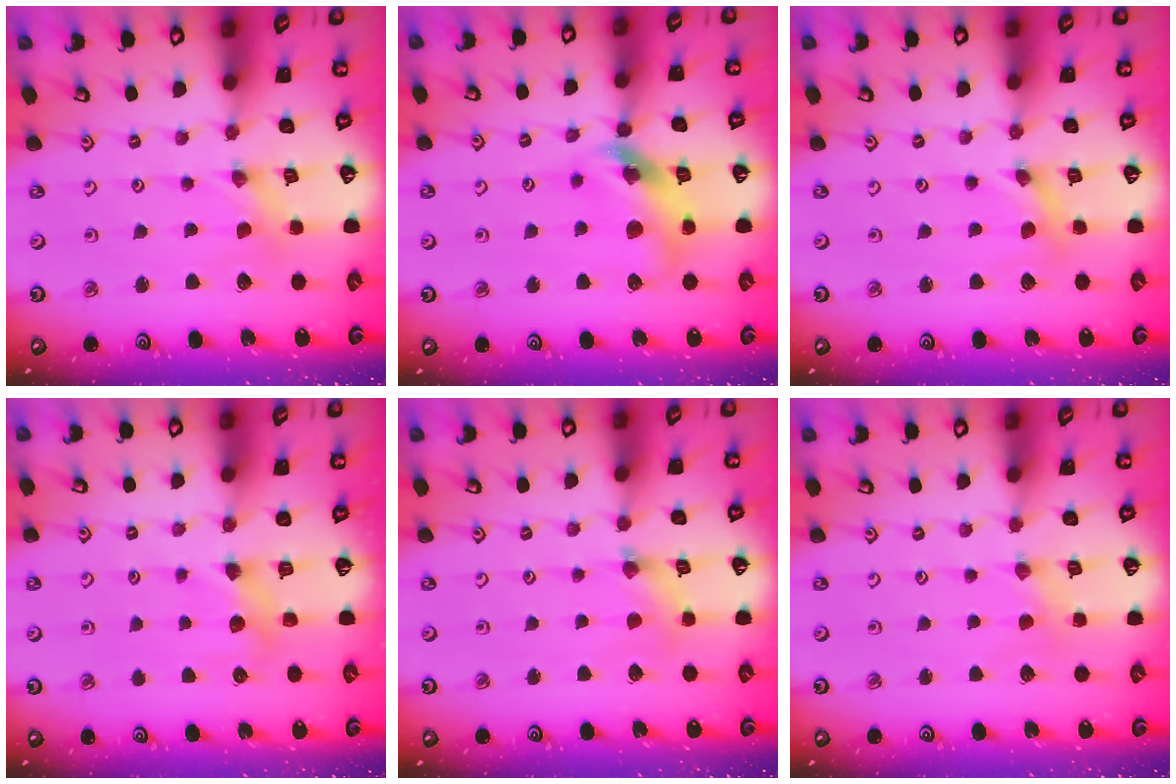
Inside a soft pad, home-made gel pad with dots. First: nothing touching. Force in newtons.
{"total": 13.8, "press": 13.7, "slide": 1.6}
{"total": 1.7, "press": 1.7, "slide": 0.2}
{"total": 4.7, "press": 4.7, "slide": 0.7}
{"total": 2.4, "press": 2.4, "slide": 0.2}
{"total": 2.1, "press": 2.1, "slide": 0.4}